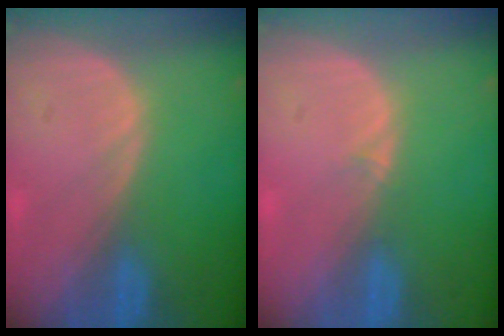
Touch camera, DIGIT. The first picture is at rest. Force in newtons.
{"total": 0.9, "press": 0.5, "slide": 0.7}